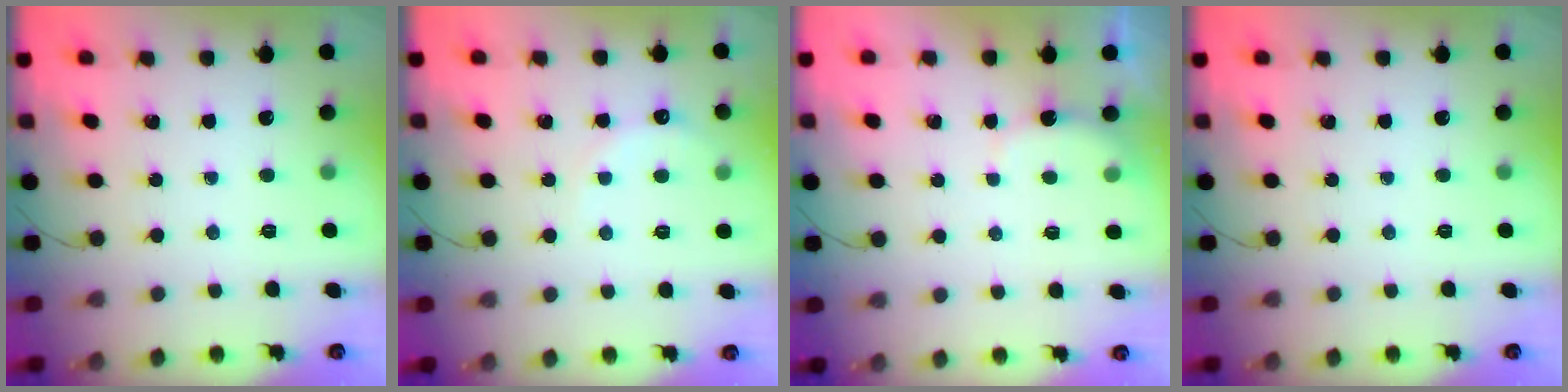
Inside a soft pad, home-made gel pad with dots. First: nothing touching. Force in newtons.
{"total": 4.6, "press": 4.4, "slide": 1.5}
{"total": 3.0, "press": 2.9, "slide": 0.7}
{"total": 0.0}